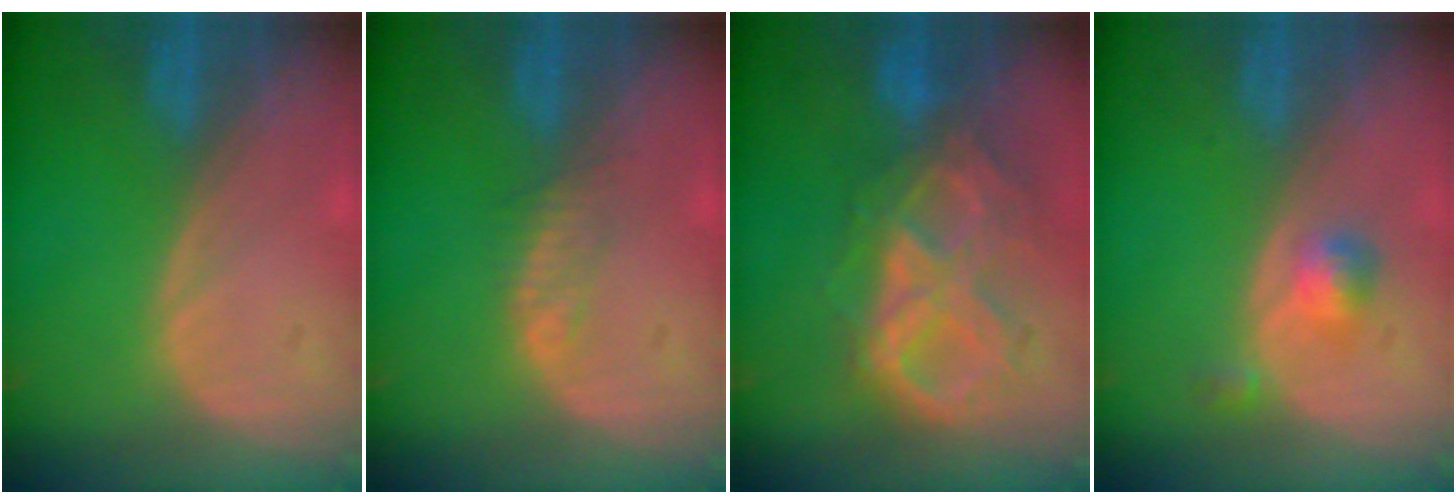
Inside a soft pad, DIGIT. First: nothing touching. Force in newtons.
{"total": 1.8, "press": 1.8, "slide": 0.1}
{"total": 10.4, "press": 8.9, "slide": 5.5}
{"total": 3.0, "press": 2.8, "slide": 1.2}